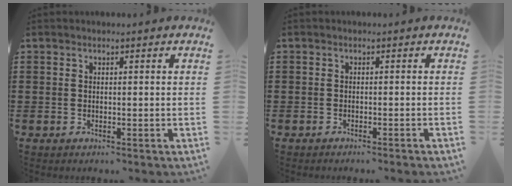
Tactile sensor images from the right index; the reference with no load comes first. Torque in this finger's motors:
{"motor_torque": [0.02, 0.10, -0.28, -0.11]}